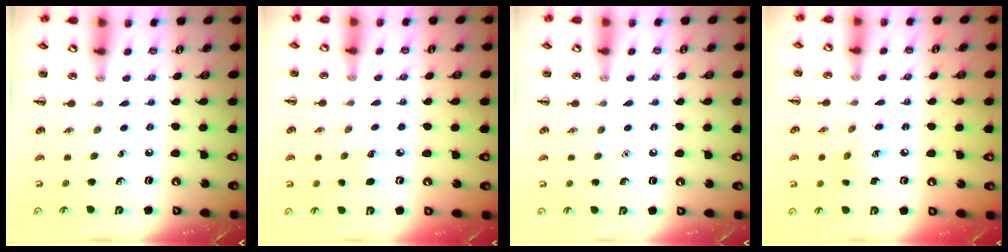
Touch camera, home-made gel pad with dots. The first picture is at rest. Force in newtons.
{"total": 3.9, "press": 3.7, "slide": 1.0}
{"total": 1.6, "press": 1.6, "slide": 0.1}
{"total": 7.0, "press": 6.7, "slide": 1.9}